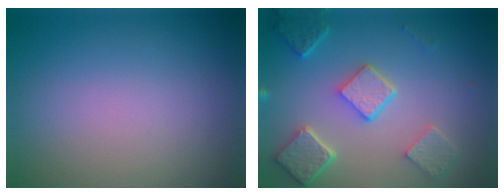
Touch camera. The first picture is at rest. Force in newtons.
{"total": 5.4, "press": 4.2, "slide": 3.4}